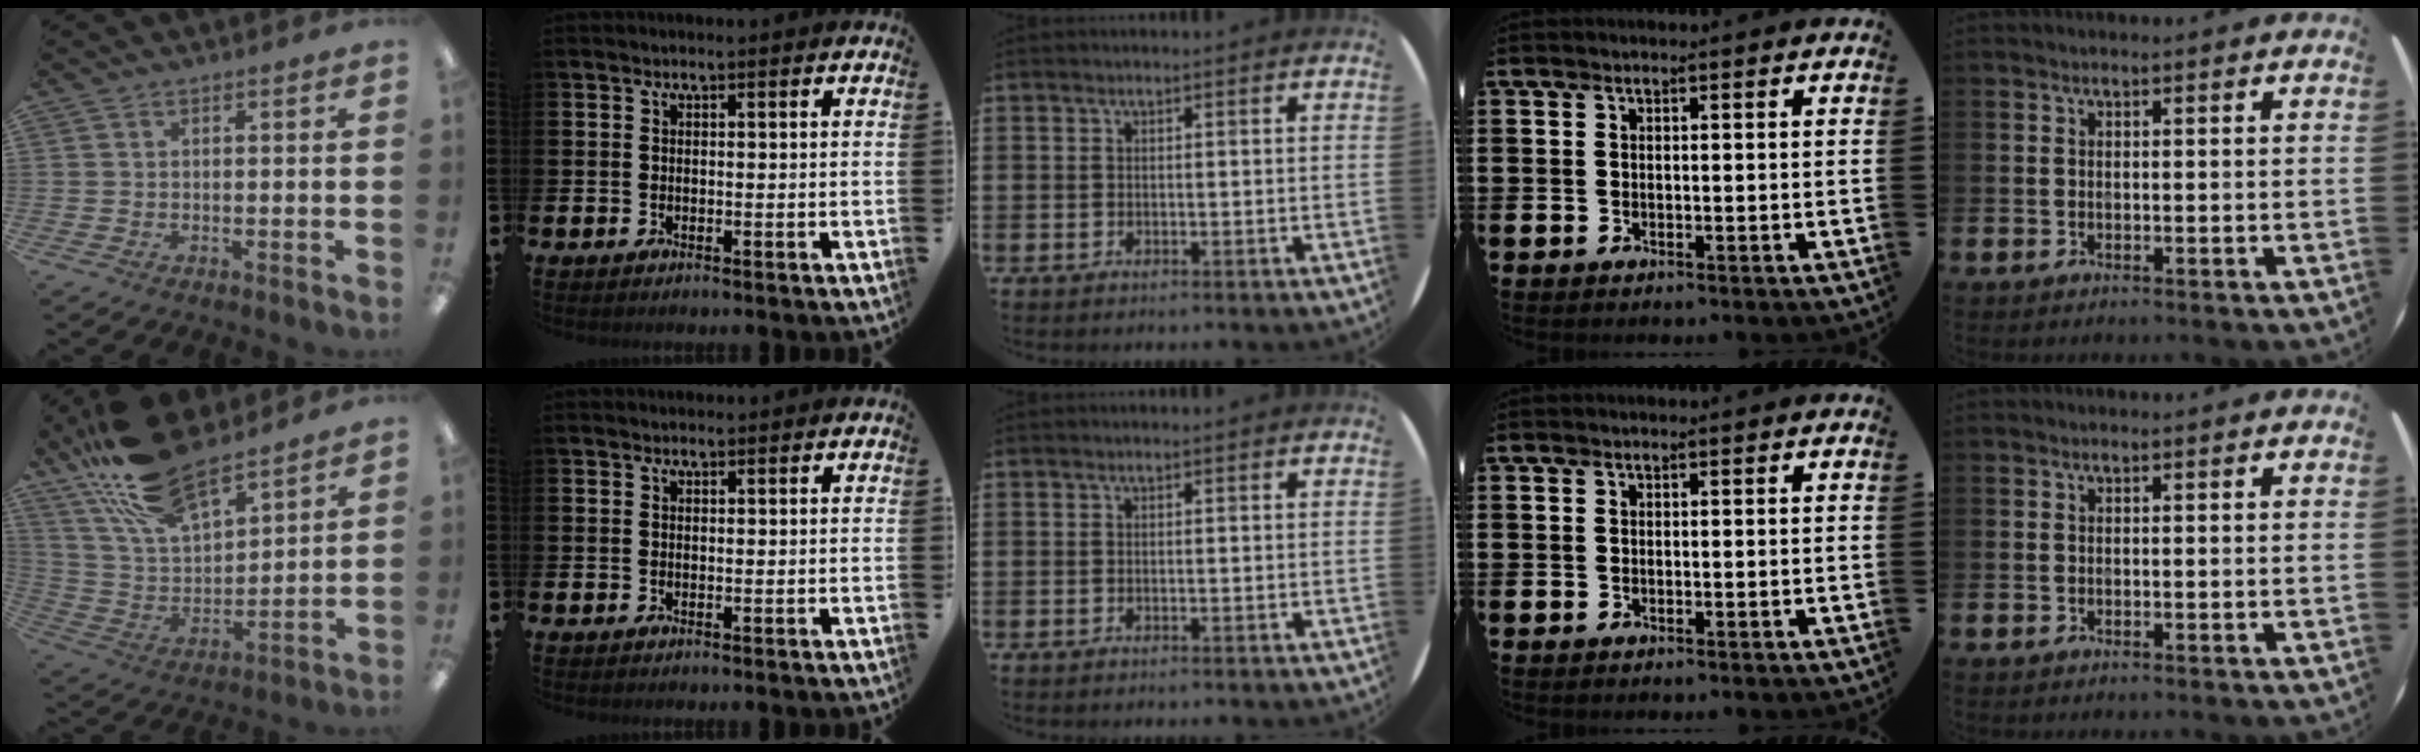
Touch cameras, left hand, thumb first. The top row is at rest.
{"thumb": {"total": 20.5, "force": [15.8, 8.0, 10.3], "torque": [-0.212, -0.079, 0.285]}, "index": {"total": 0.6, "force": [0.6, 0.1, 0.1], "torque": [0.007, -0.002, 0.009]}}